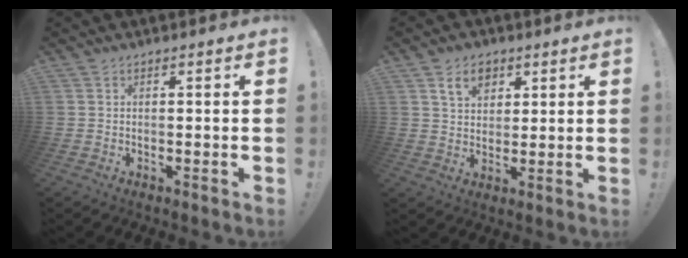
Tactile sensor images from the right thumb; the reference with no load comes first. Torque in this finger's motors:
{"motor_torque": [0.36, 1.08, -0.08, 0.15, 0.04]}